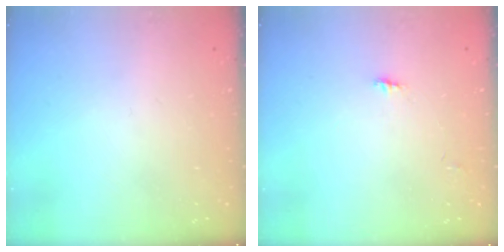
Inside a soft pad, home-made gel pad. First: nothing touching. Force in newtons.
{"total": 2.9, "press": 2.9, "slide": 0.3}